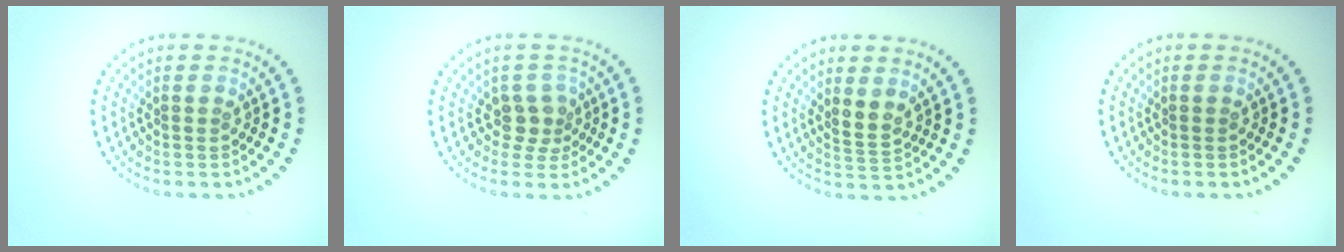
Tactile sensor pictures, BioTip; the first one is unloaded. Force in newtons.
{"total": 1.9, "press": 1.4, "slide": 1.3}
{"total": 1.7, "press": 1.4, "slide": 1.0}
{"total": 0.0}